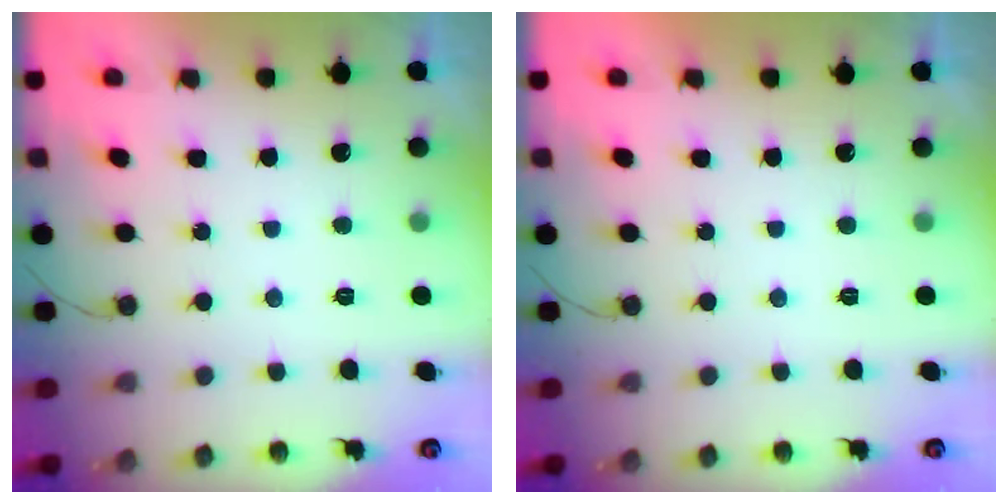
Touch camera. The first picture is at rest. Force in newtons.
{"total": 1.7, "press": 1.7, "slide": 0.0}